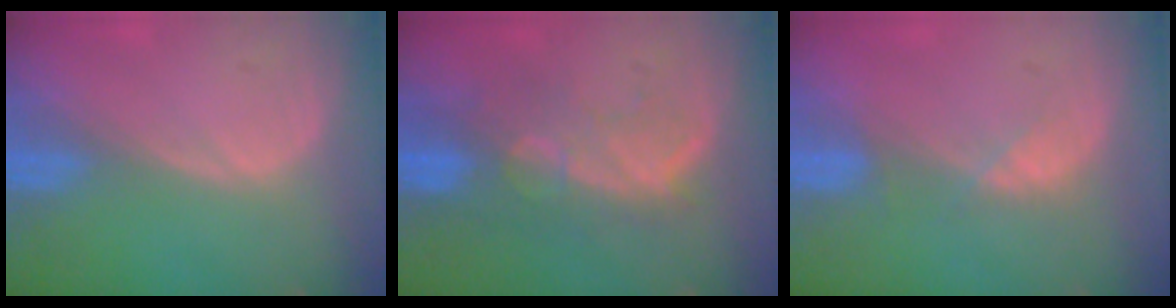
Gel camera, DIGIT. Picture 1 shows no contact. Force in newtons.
{"total": 10.0, "press": 8.6, "slide": 5.1}
{"total": 2.3, "press": 2.2, "slide": 0.7}